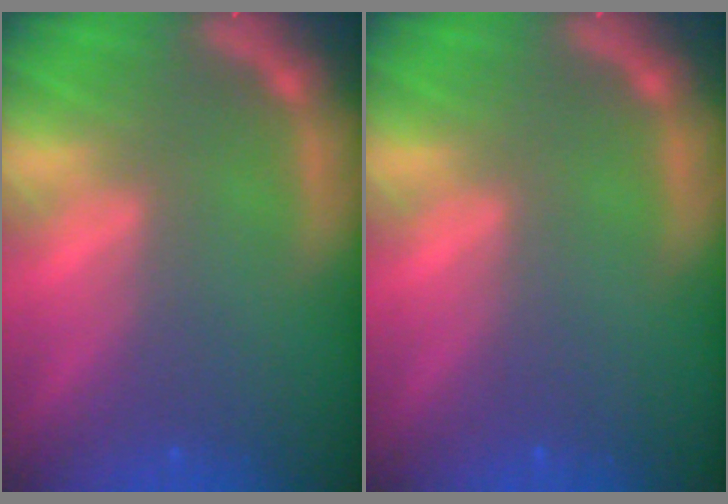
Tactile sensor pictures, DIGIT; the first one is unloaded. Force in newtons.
{"total": 0.0}